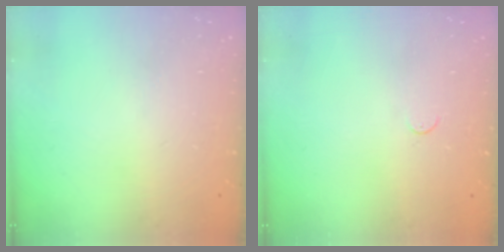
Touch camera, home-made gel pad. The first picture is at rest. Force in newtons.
{"total": 2.7, "press": 2.7, "slide": 0.4}